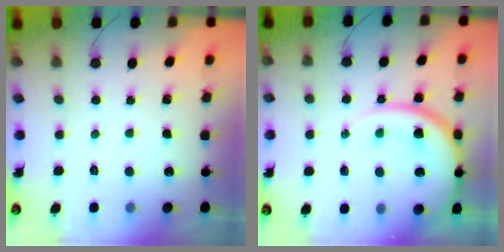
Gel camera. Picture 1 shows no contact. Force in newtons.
{"total": 14.9, "press": 14.9, "slide": 1.3}